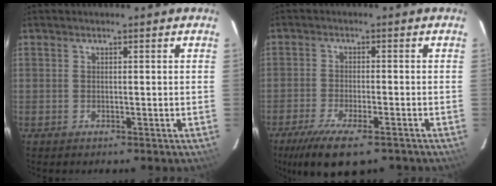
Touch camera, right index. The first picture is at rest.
{"total": 11.4, "force": [-8.0, 3.2, 7.4], "torque": [-0.165, -0.037, -0.137]}